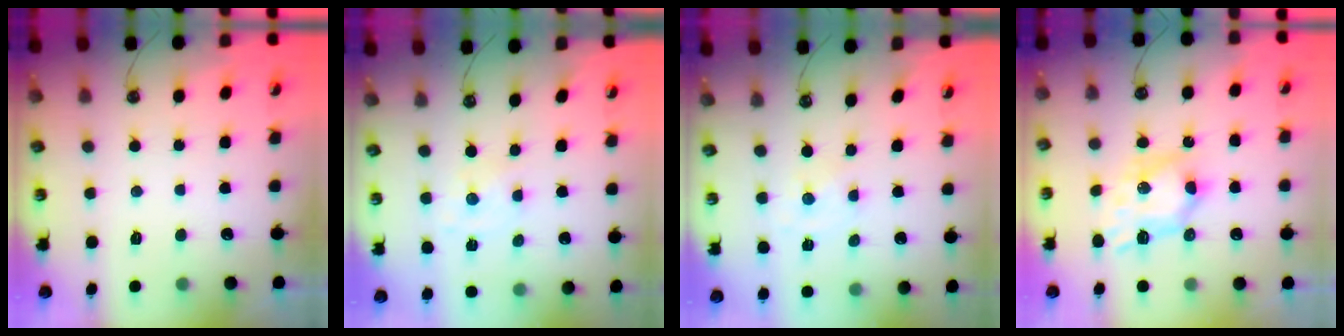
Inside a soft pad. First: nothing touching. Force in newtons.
{"total": 0.6, "press": 0.6, "slide": 0.2}
{"total": 0.0}
{"total": 8.0, "press": 8.0, "slide": 0.6}